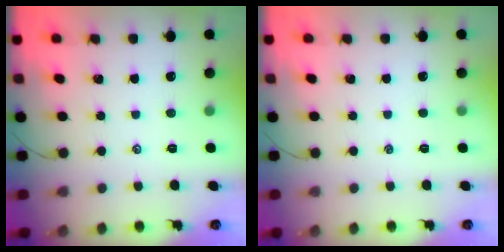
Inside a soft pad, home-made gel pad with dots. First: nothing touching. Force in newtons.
{"total": 0.0}